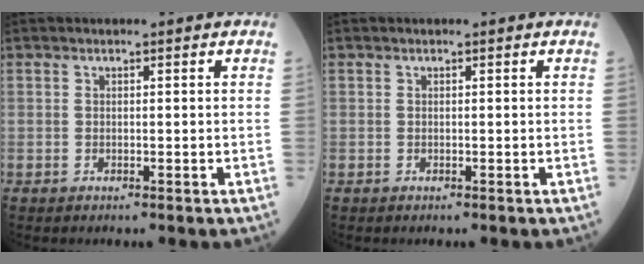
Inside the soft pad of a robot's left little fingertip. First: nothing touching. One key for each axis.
{"total": 0.0}